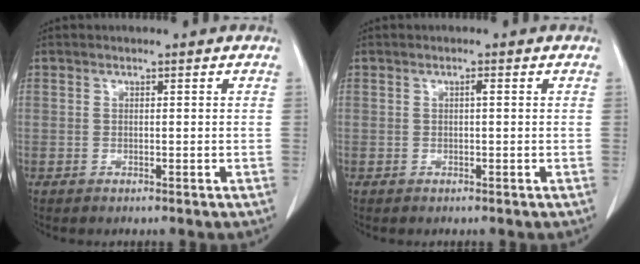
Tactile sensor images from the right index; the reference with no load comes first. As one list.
[{"total": 0.6, "force": [0.1, 0.1, 0.6], "torque": [-0.011, 0.001, 0.001]}]